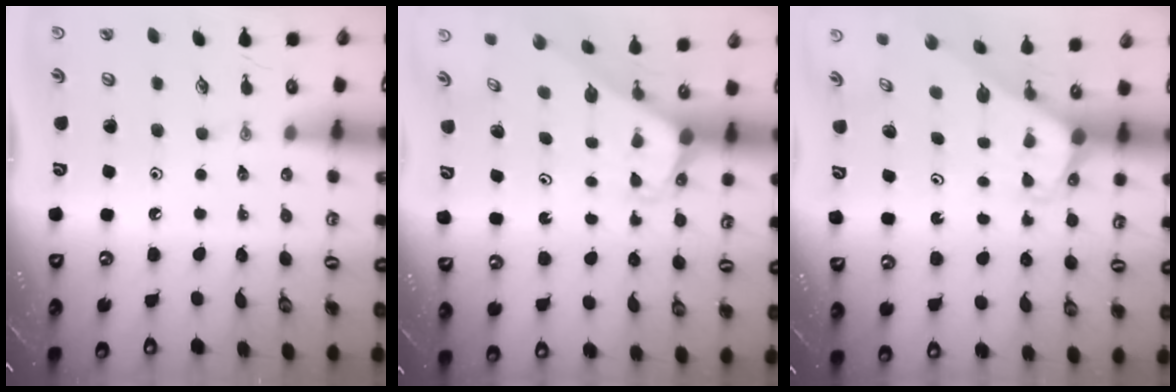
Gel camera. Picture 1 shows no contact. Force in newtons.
{"total": 2.0, "press": 2.0, "slide": 0.1}
{"total": 2.0, "press": 2.0, "slide": 0.1}